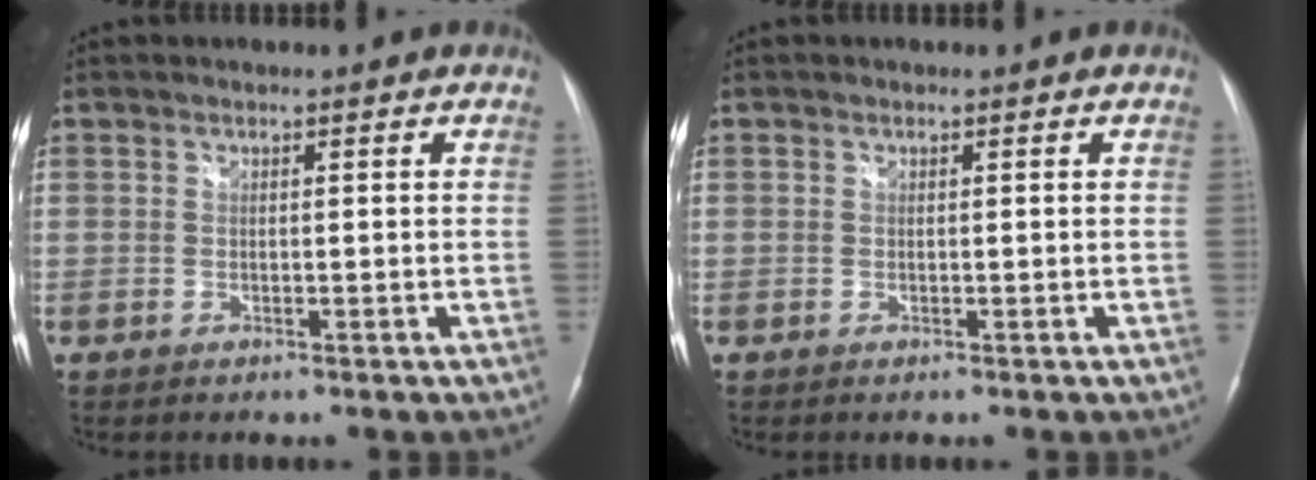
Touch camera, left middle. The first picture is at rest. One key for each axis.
{"total": 0.0}